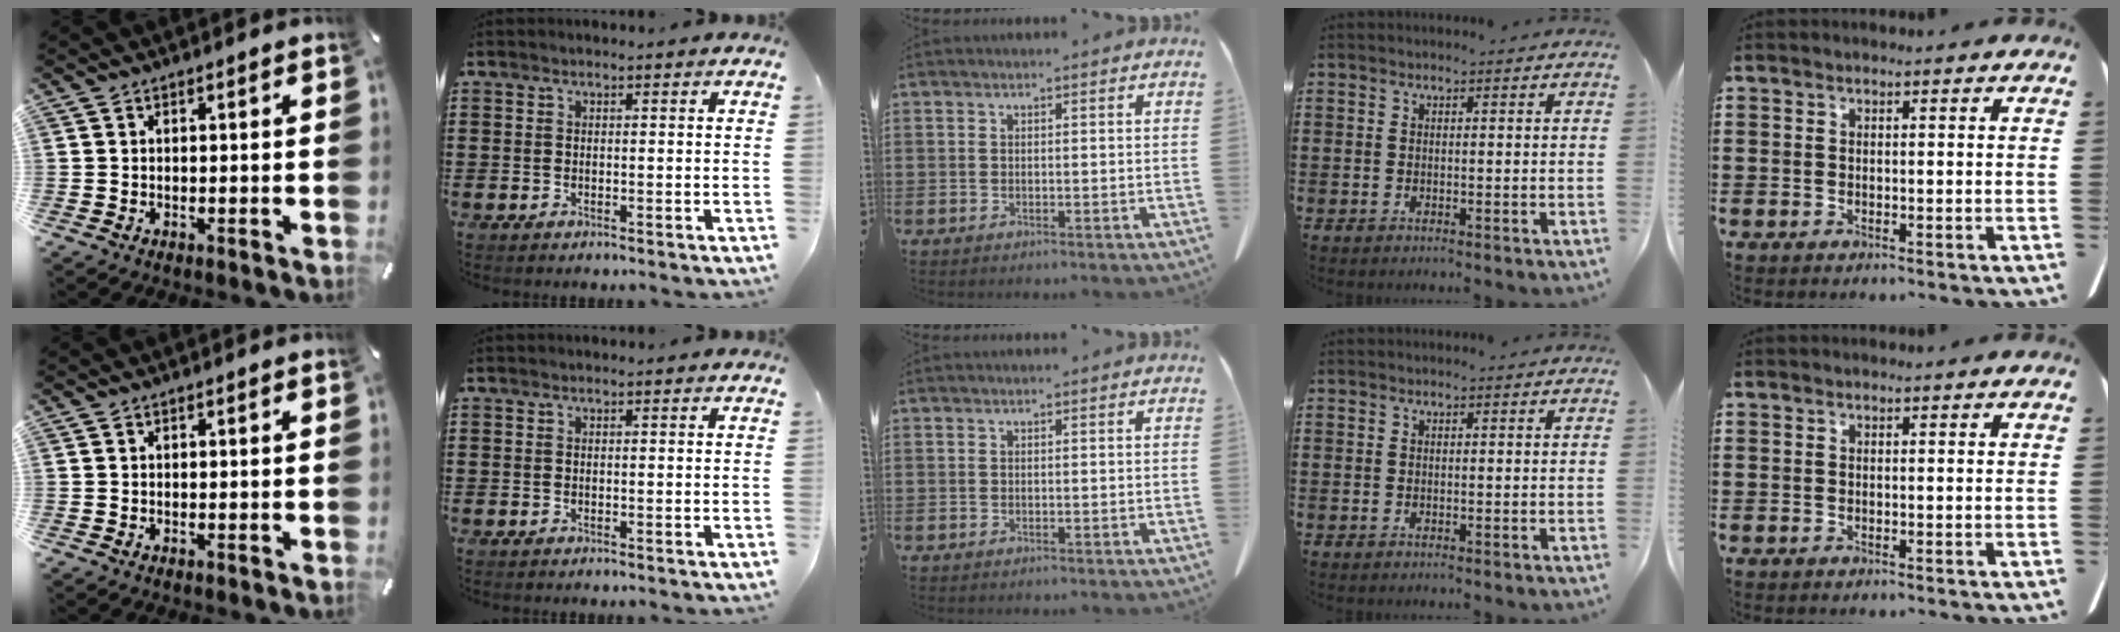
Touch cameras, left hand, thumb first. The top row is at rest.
{}